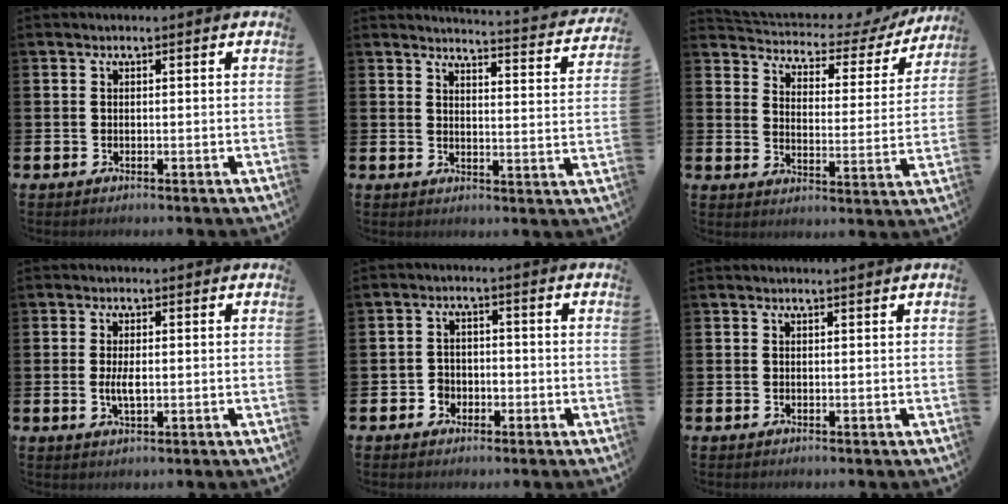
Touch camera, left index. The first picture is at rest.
{"total": 3.7, "force": [3.7, -0.3, 0.5], "torque": [-0.010, -0.040, 0.056]}
{"total": 3.7, "force": [3.3, 1.6, 0.8], "torque": [-0.040, -0.029, 0.046]}
{"total": 2.6, "force": [0.0, 1.1, 2.4], "torque": [-0.042, 0.001, -0.003]}
{"total": 2.6, "force": [-1.4, 2.1, 0.4], "torque": [-0.010, 0.005, -0.034]}
{"total": 0.5, "force": [0.5, -0.2, 0.1], "torque": [0.004, -0.004, 0.008]}